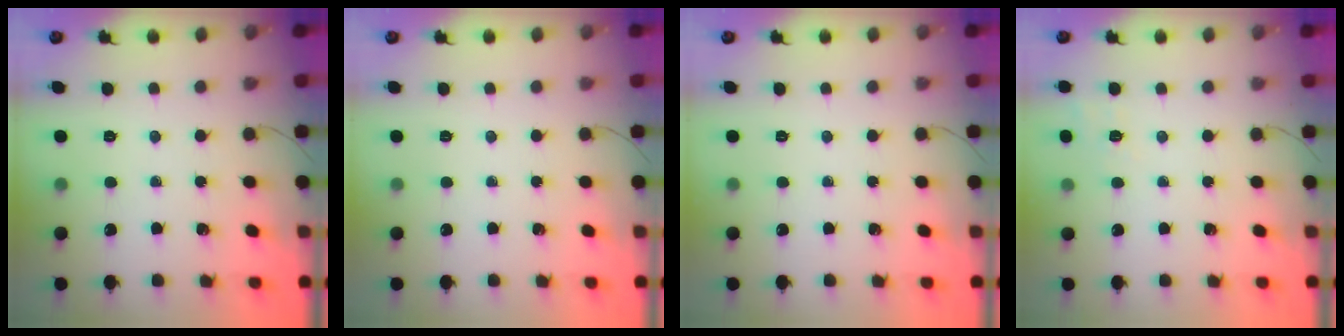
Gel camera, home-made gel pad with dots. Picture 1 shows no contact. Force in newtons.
{"total": 0.0}
{"total": 0.0}
{"total": 7.7, "press": 7.5, "slide": 1.9}